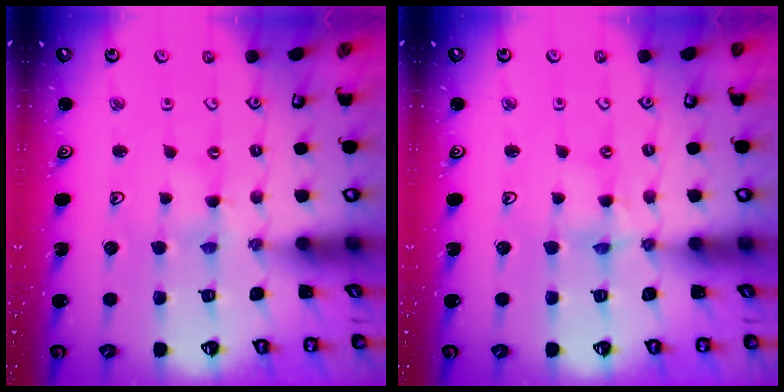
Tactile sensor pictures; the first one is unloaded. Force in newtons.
{"total": 2.9, "press": 2.9, "slide": 0.4}